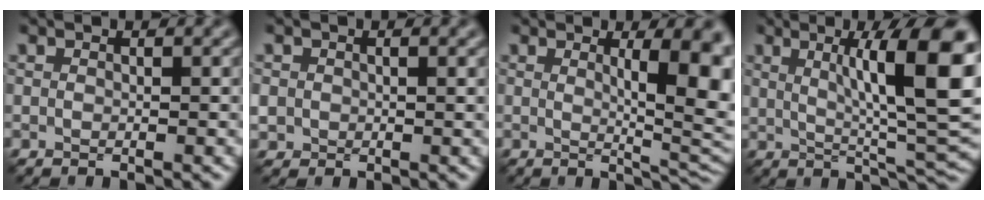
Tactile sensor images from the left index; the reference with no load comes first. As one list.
[{"total": 2.0, "force": [0.3, 1.8, 0.9], "torque": [-0.022, -0.004, 0.006]}, {"total": 8.9, "force": [1.7, 2.5, 8.3], "torque": [-0.094, -0.009, 0.030]}, {"total": 11.3, "force": [2.9, 2.7, 10.6], "torque": [-0.144, 0.002, 0.049]}]